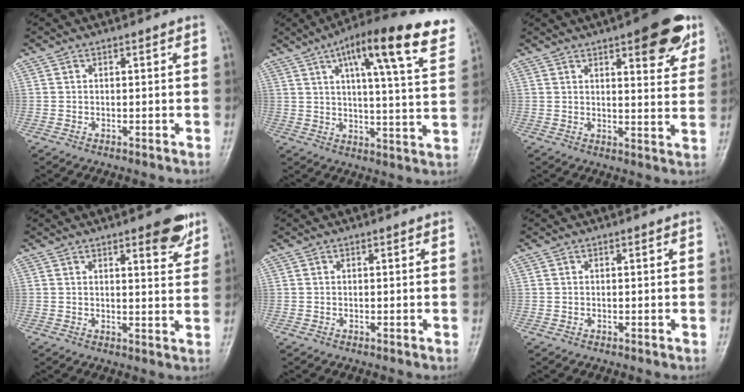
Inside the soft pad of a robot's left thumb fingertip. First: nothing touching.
{"total": 20.1, "force": [11.1, 4.1, 16.2], "torque": [-0.216, -0.023, 0.150]}
{"total": 12.0, "force": [6.7, 4.0, 9.2], "torque": [-0.085, -0.027, 0.083]}
{"total": 6.7, "force": [4.1, 2.1, 4.9], "torque": [-0.046, -0.021, 0.049]}
{"total": 0.0}
{"total": 0.0}